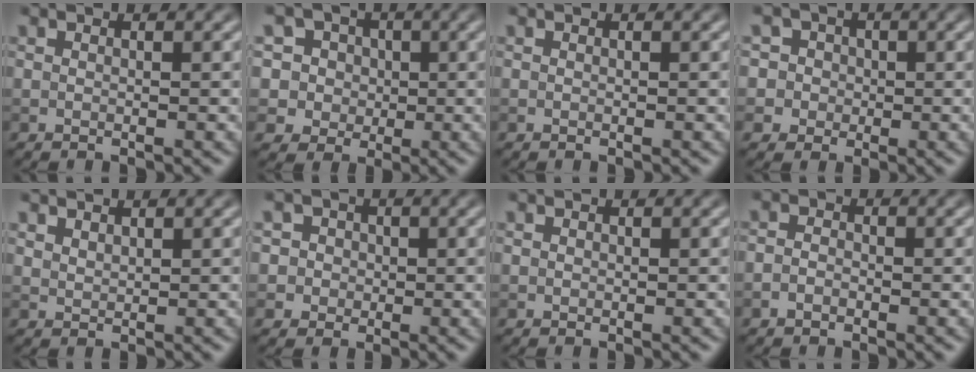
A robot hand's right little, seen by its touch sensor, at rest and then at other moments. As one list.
[{"total": 7.4, "force": [2.9, 6.3, 2.6], "torque": [-0.040, 0.021, 0.023]}, {"total": 0.0}, {"total": 5.2, "force": [1.2, 4.9, 1.2], "torque": [-0.010, 0.036, -0.006]}, {"total": 1.1, "force": [0.9, 0.4, 0.3], "torque": [-0.010, 0.000, 0.022]}, {"total": 4.1, "force": [1.0, 3.8, 1.1], "torque": [0.001, 0.025, 0.000]}, {"total": 0.0}, {"total": 1.2, "force": [-0.7, 0.8, 0.5], "torque": [-0.010, 0.001, -0.017]}]